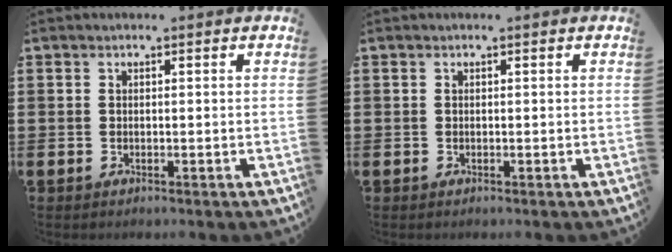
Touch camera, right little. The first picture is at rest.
{"total": 0.0}